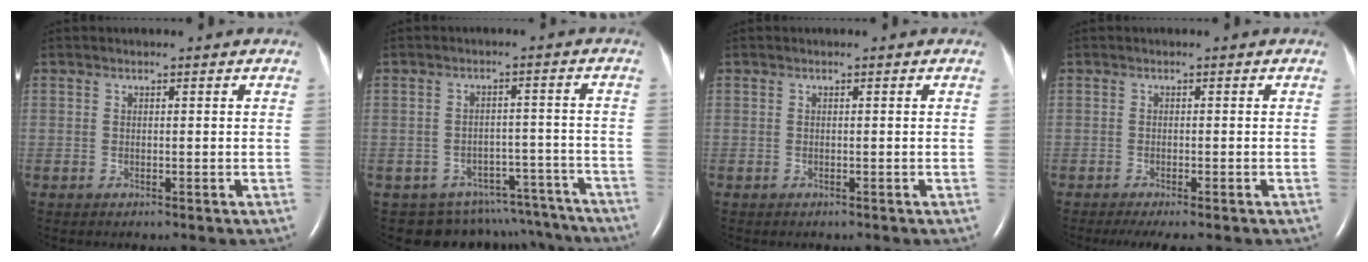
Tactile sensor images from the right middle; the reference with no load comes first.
{"total": 12.8, "force": [-11.5, 5.7, 0.5], "torque": [0.002, 0.038, -0.127]}
{"total": 0.0}
{"total": 4.8, "force": [-3.7, 0.8, 3.0], "torque": [-0.042, -0.012, -0.053]}